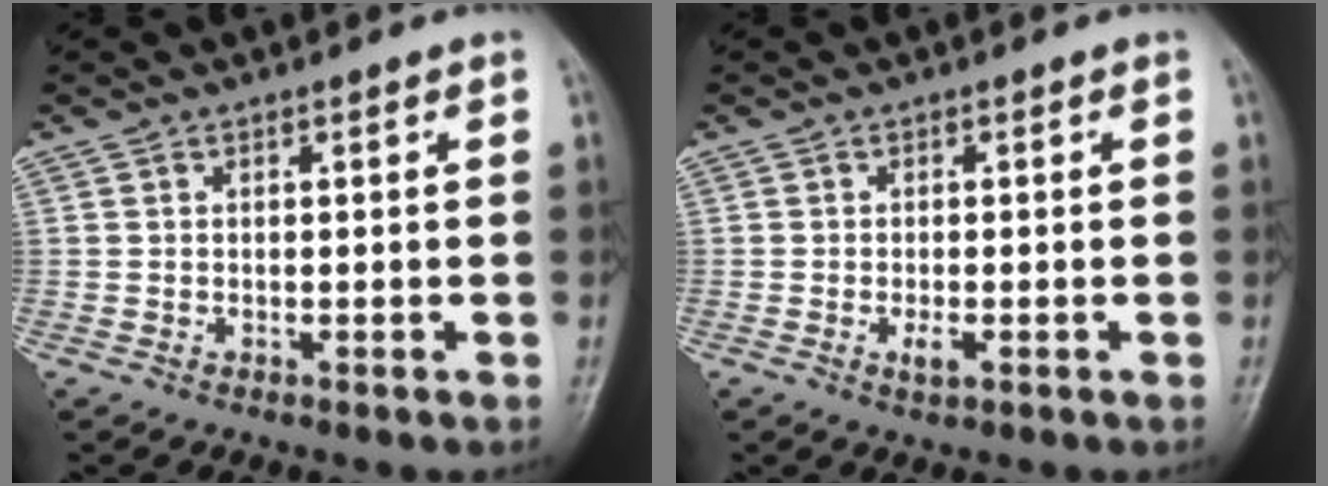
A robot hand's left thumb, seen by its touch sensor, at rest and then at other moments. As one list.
[{"total": 2.2, "force": [-0.8, 0.9, 1.8], "torque": [-0.035, -0.002, -0.013]}]